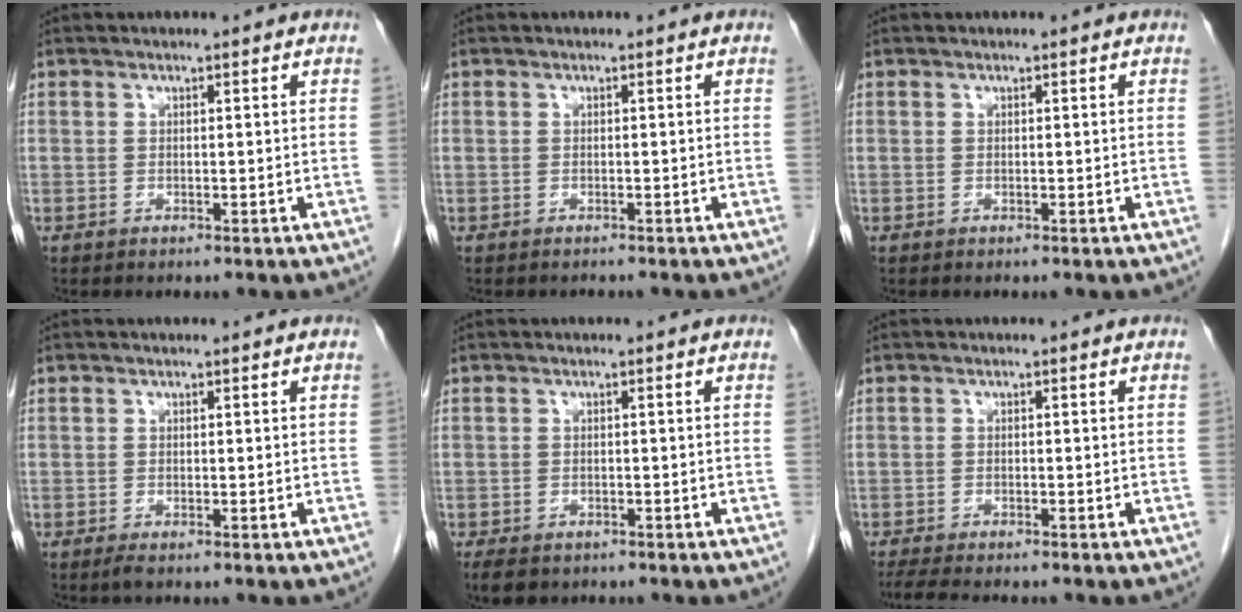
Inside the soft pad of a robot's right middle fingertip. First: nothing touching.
{"total": 0.5, "force": [-0.5, 0.0, 0.0], "torque": [-0.008, -0.004, -0.008]}
{"total": 0.0}
{"total": 0.9, "force": [-0.6, 0.1, 0.6], "torque": [-0.015, -0.003, -0.010]}
{"total": 5.8, "force": [-4.3, 2.9, 2.5], "torque": [-0.040, -0.008, -0.060]}
{"total": 6.9, "force": [-5.9, 1.1, 3.5], "torque": [-0.054, -0.014, -0.088]}